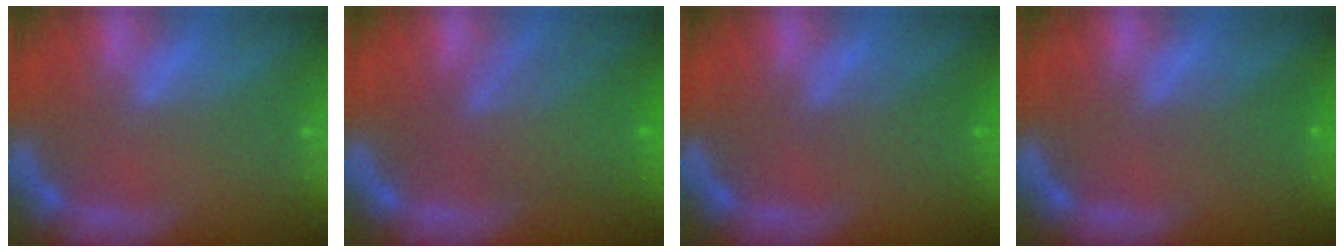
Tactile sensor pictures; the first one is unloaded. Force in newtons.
{"total": 6.6}
{"total": 2.5}
{"total": 2.0}